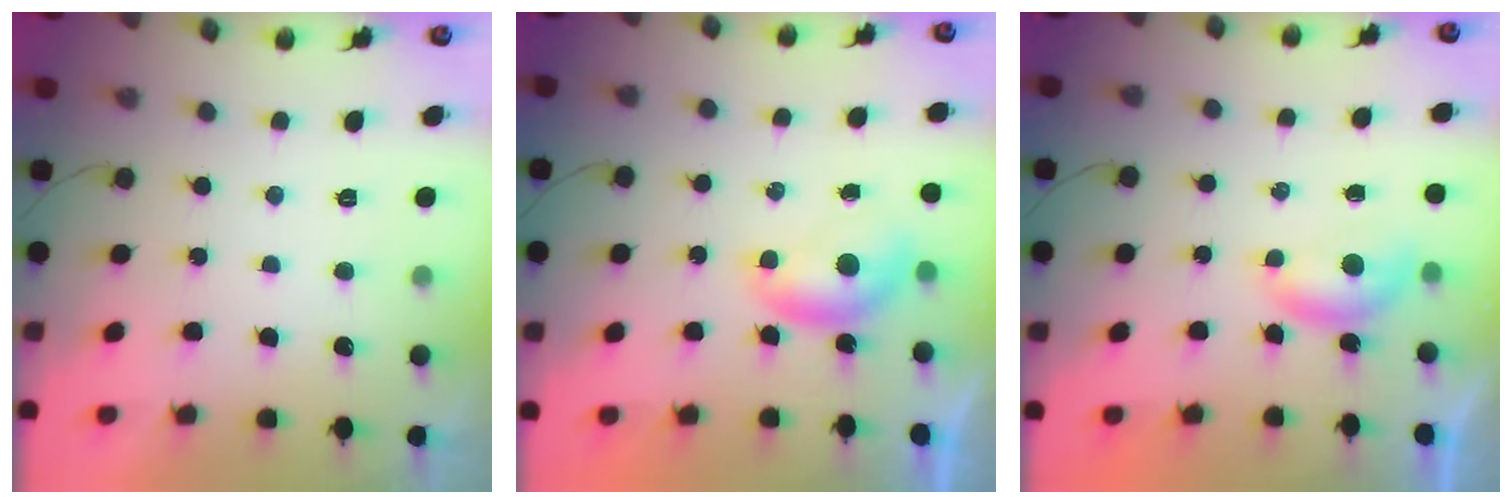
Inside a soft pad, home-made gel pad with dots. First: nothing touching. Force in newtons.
{"total": 6.1, "press": 6.1, "slide": 0.9}
{"total": 4.8, "press": 4.7, "slide": 0.4}